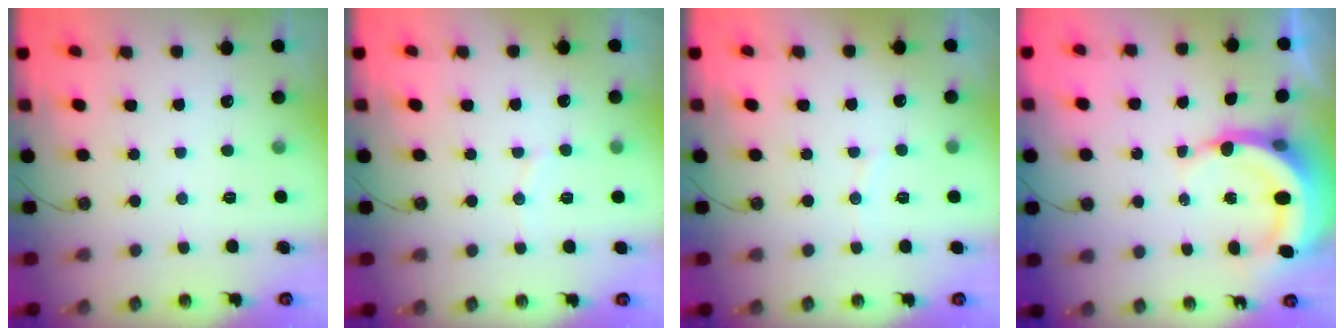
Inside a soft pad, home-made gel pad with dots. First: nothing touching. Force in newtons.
{"total": 5.6, "press": 5.4, "slide": 1.3}
{"total": 4.0, "press": 3.9, "slide": 0.3}
{"total": 8.0, "press": 7.8, "slide": 2.0}